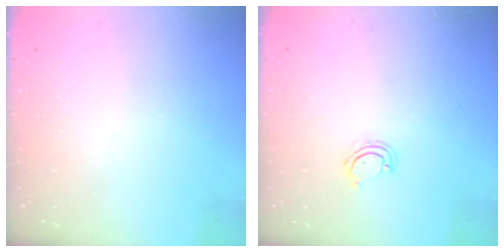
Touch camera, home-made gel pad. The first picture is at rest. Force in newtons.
{"total": 3.7, "press": 3.6, "slide": 0.3}